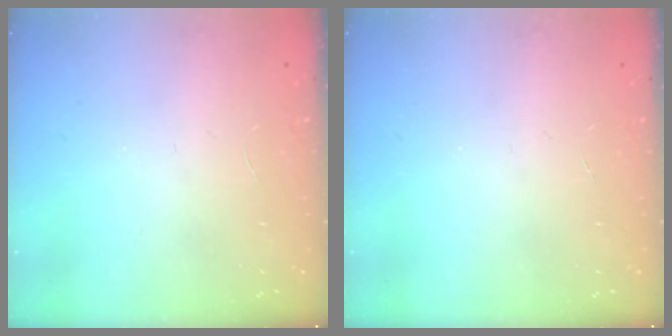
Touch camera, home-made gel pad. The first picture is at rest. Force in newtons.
{"total": 0.0}